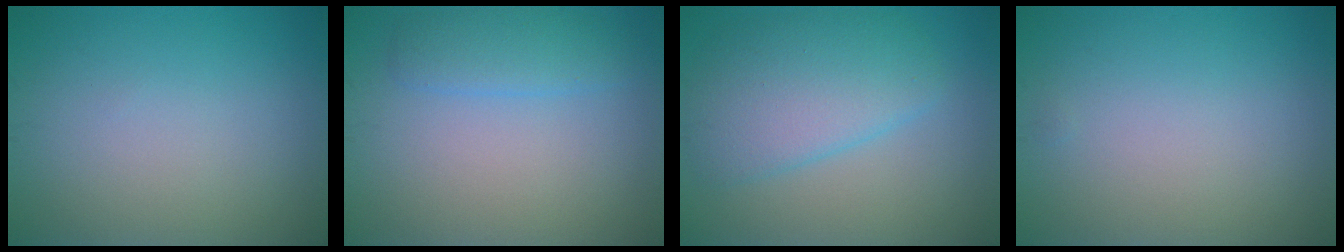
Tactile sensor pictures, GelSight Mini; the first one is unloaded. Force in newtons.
{"total": 2.5, "press": 2.5, "slide": 0.2}
{"total": 5.5, "press": 5.5, "slide": 0.3}
{"total": 0.0}